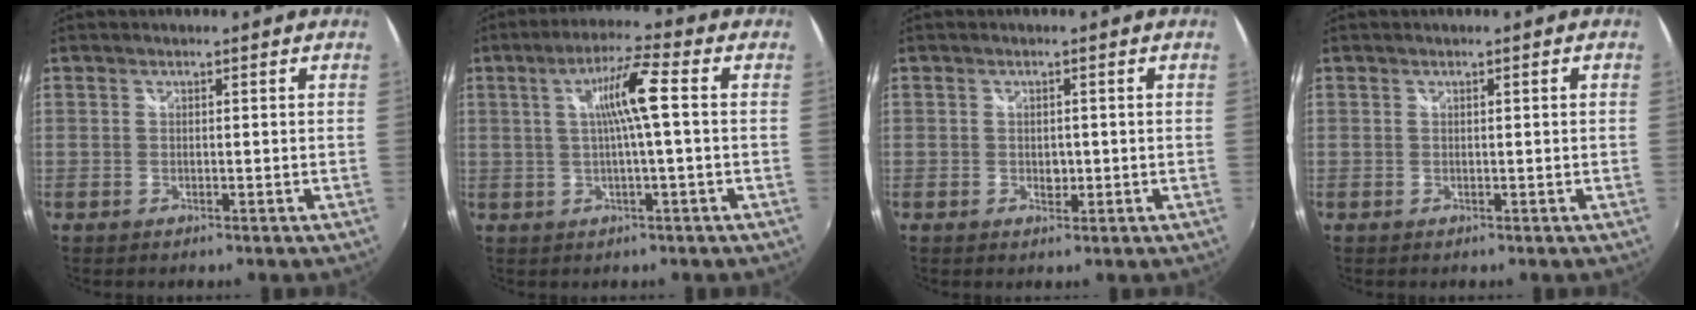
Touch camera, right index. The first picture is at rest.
{"total": 7.6, "force": [0.8, -0.1, 7.6], "torque": [-0.136, 0.011, 0.015]}
{"total": 1.5, "force": [0.0, 1.2, 0.8], "torque": [-0.012, 0.003, 0.002]}
{"total": 0.8, "force": [0.0, 0.0, 0.8], "torque": [-0.010, 0.003, 0.000]}